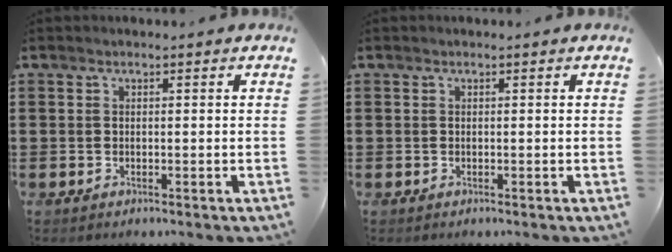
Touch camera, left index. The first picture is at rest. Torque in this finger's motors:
{"motor_torque": [-0.03, -0.03, 0.00, 0.00]}